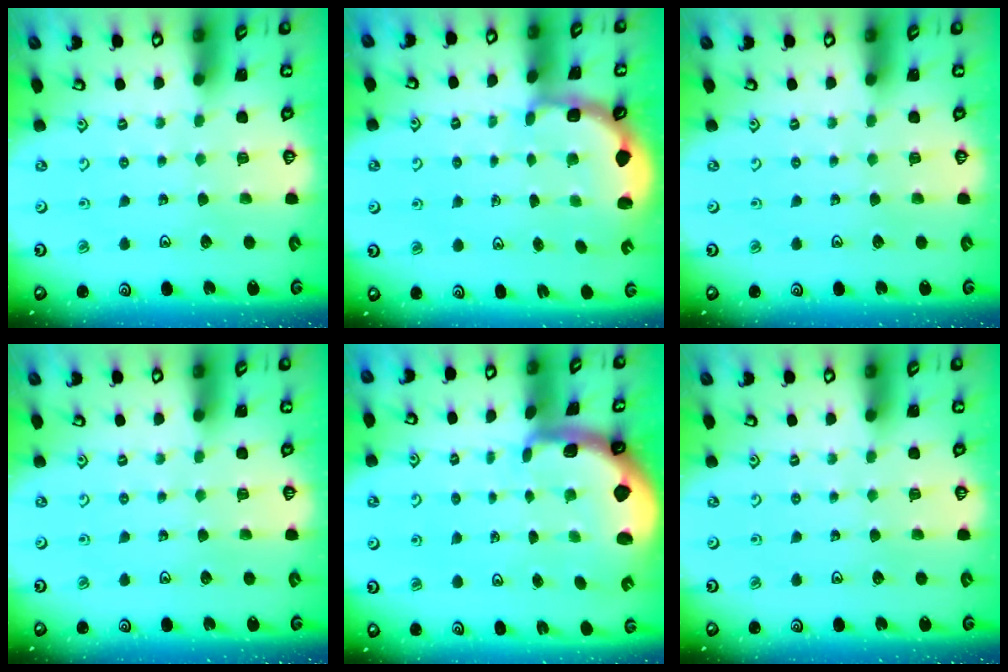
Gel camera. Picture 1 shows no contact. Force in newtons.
{"total": 2.5, "press": 2.2, "slide": 1.1}
{"total": 0.0}
{"total": 0.0}
{"total": 1.9, "press": 1.9, "slide": 0.4}
{"total": 0.0}